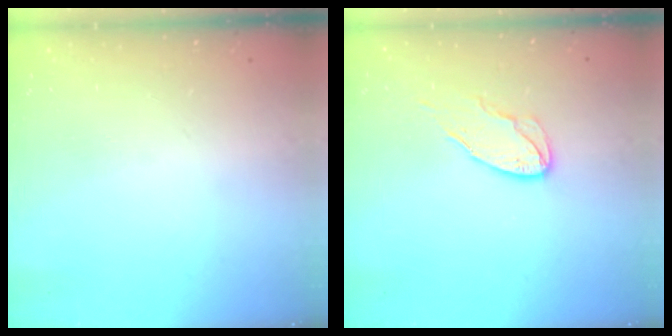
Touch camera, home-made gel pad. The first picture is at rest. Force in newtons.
{"total": 7.5, "press": 7.5, "slide": 0.2}